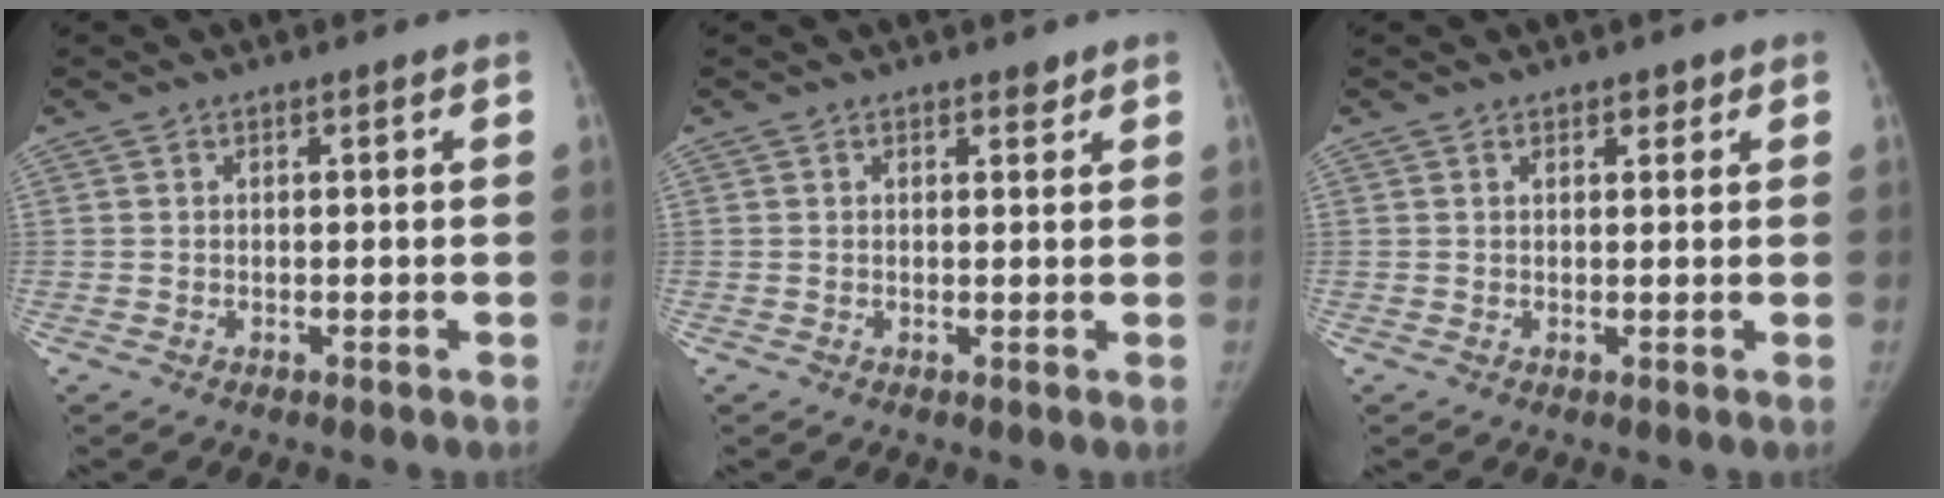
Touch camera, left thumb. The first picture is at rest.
{"total": 1.1, "force": [0.9, 0.5, 0.4], "torque": [0.002, -0.007, 0.010]}
{"total": 1.4, "force": [1.0, 0.8, 0.6], "torque": [0.002, -0.005, 0.012]}